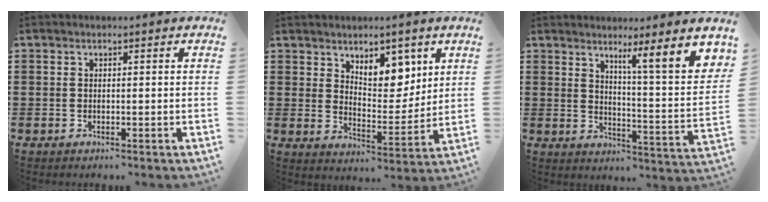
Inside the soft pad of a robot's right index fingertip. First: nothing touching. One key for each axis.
{"total": 7.2, "fx": 5.0, "fy": 3.9, "fz": 3.5, "tx": -0.055, "ty": -0.021, "tz": 0.086}
{"total": 6.8, "fx": 4.4, "fy": -0.5, "fz": 5.2, "tx": -0.079, "ty": -0.040, "tz": 0.064}